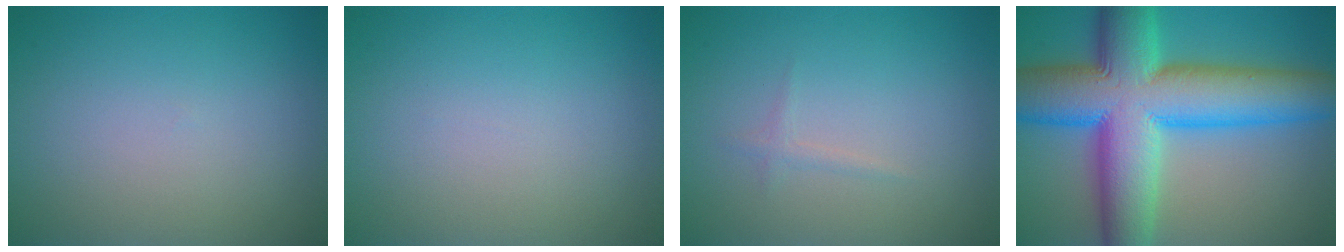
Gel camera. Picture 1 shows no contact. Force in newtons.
{"total": 0.0}
{"total": 0.7, "press": 0.7, "slide": 0.0}
{"total": 15.4, "press": 15.4, "slide": 0.3}